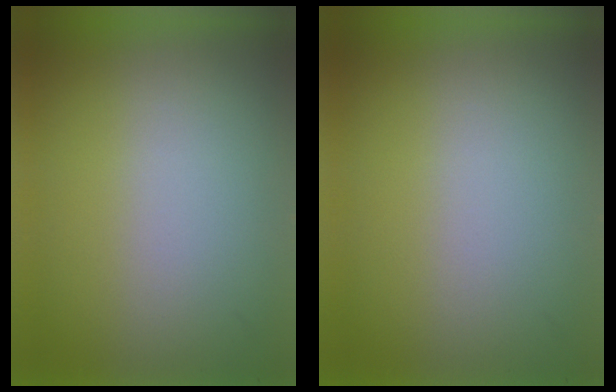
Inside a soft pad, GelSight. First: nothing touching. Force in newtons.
{"total": 0.0}